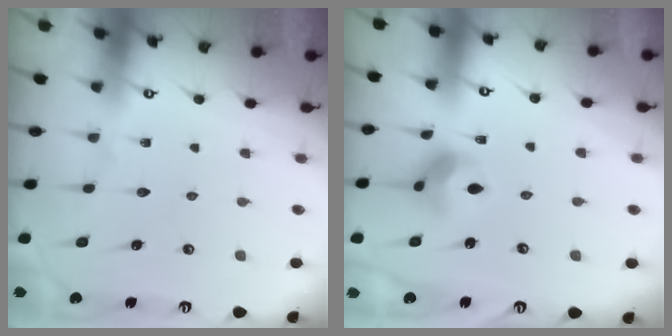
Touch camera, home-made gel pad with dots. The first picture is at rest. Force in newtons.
{"total": 6.9, "press": 6.9, "slide": 0.8}